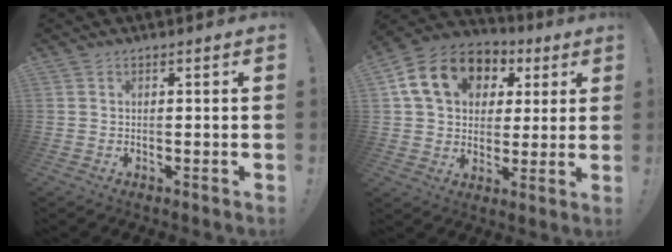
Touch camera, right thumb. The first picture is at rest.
{"total": 17.9, "force": [6.6, 13.5, 9.7], "torque": [-0.156, -0.005, 0.131]}